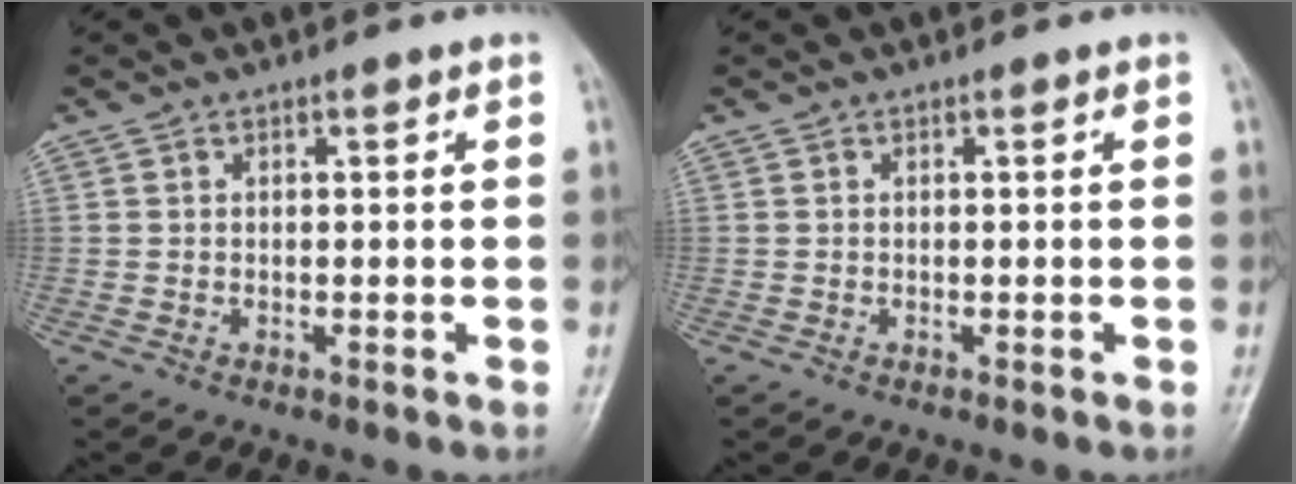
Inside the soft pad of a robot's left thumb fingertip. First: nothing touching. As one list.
[{"total": 0.0}]